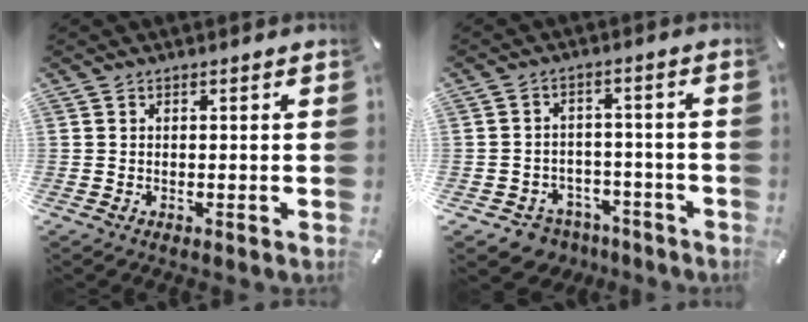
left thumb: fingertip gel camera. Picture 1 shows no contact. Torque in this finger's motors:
{"motor_torque": [0.02, 0.14, -0.26, 0.33, 0.04]}